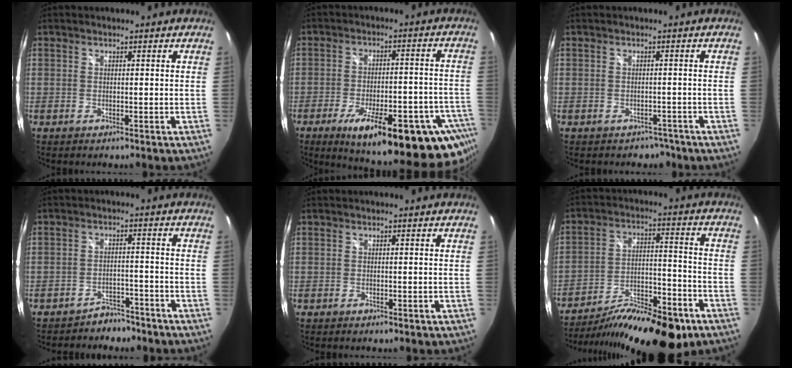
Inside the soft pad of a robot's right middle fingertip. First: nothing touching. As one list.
[{"total": 26.9, "force": [-16.6, 8.2, 19.5], "torque": [-0.263, -0.027, -0.220]}, {"total": 3.5, "force": [-2.6, 2.3, 0.5], "torque": [-0.006, 0.003, -0.029]}, {"total": 4.8, "force": [-4.2, 2.3, 0.5], "torque": [-0.015, 0.012, -0.060]}, {"total": 0.8, "force": [-0.5, 0.4, 0.4], "torque": [-0.006, -0.003, -0.008]}, {"total": 20.9, "force": [-15.3, 6.1, 12.8], "torque": [-0.220, -0.029, -0.235]}]